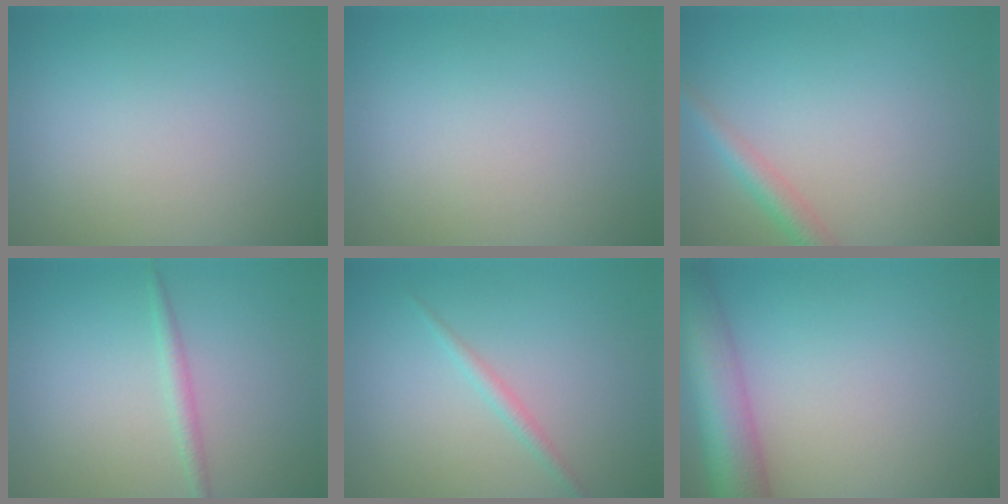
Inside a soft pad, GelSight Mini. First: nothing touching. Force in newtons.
{"total": 0.0}
{"total": 2.2, "press": 2.2, "slide": 0.1}
{"total": 1.3, "press": 1.3, "slide": 0.1}
{"total": 1.2, "press": 1.2, "slide": 0.0}
{"total": 8.5, "press": 8.5, "slide": 0.4}